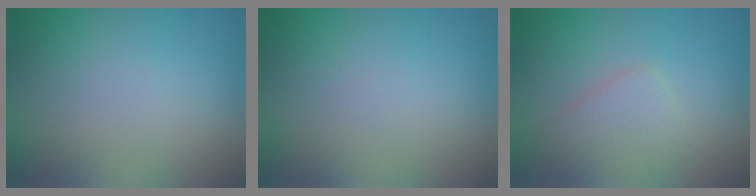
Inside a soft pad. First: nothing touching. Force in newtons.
{"total": 0.0}
{"total": 2.5, "press": 2.5, "slide": 0.2}